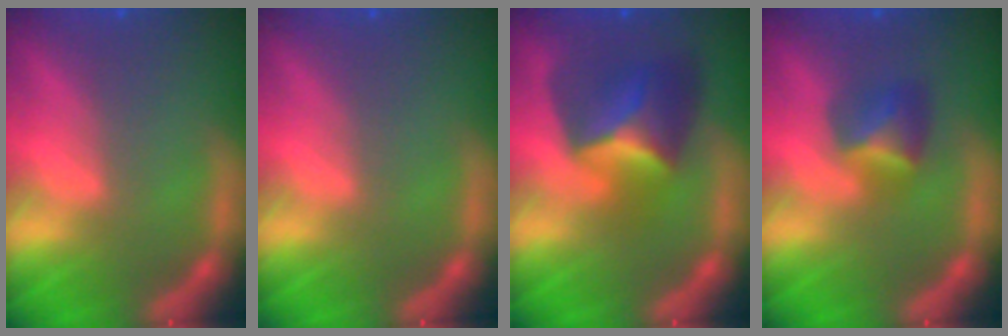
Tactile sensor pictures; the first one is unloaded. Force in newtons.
{"total": 0.0}
{"total": 5.9}
{"total": 2.9}